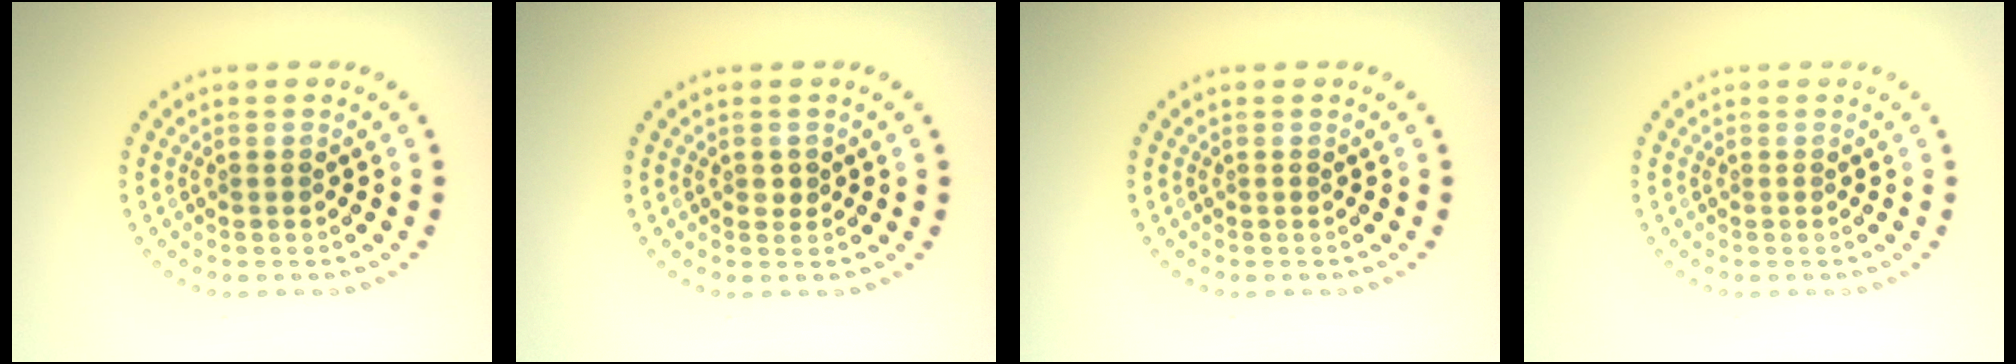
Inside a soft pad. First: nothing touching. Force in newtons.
{"total": 0.7, "press": 0.7, "slide": 0.1}
{"total": 0.0}
{"total": 0.0}